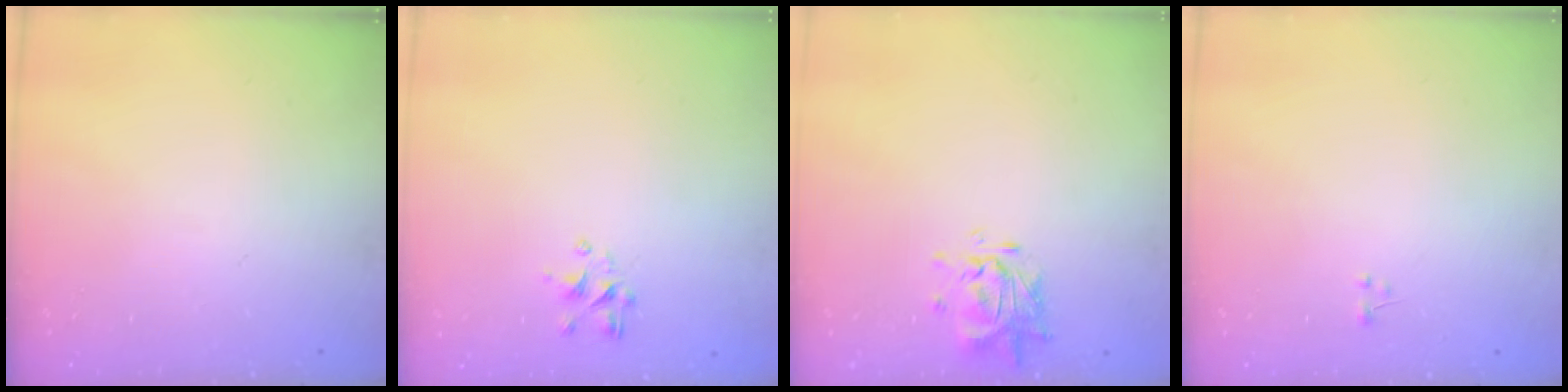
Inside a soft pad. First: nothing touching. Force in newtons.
{"total": 1.8, "press": 1.7, "slide": 0.7}
{"total": 1.5, "press": 1.5, "slide": 0.1}
{"total": 0.0}